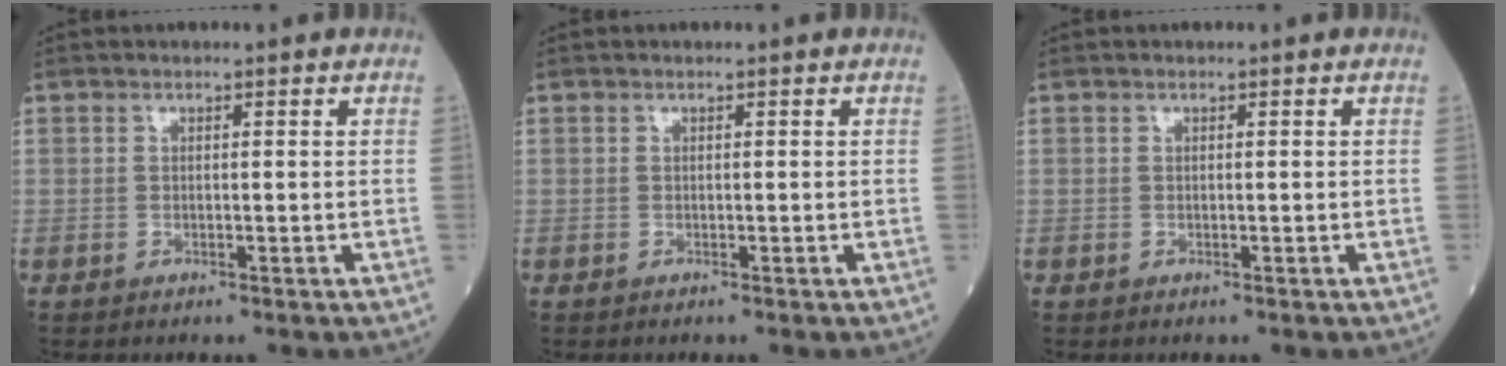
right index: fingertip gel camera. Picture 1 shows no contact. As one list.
[{"total": 0.0}, {"total": 0.0}]